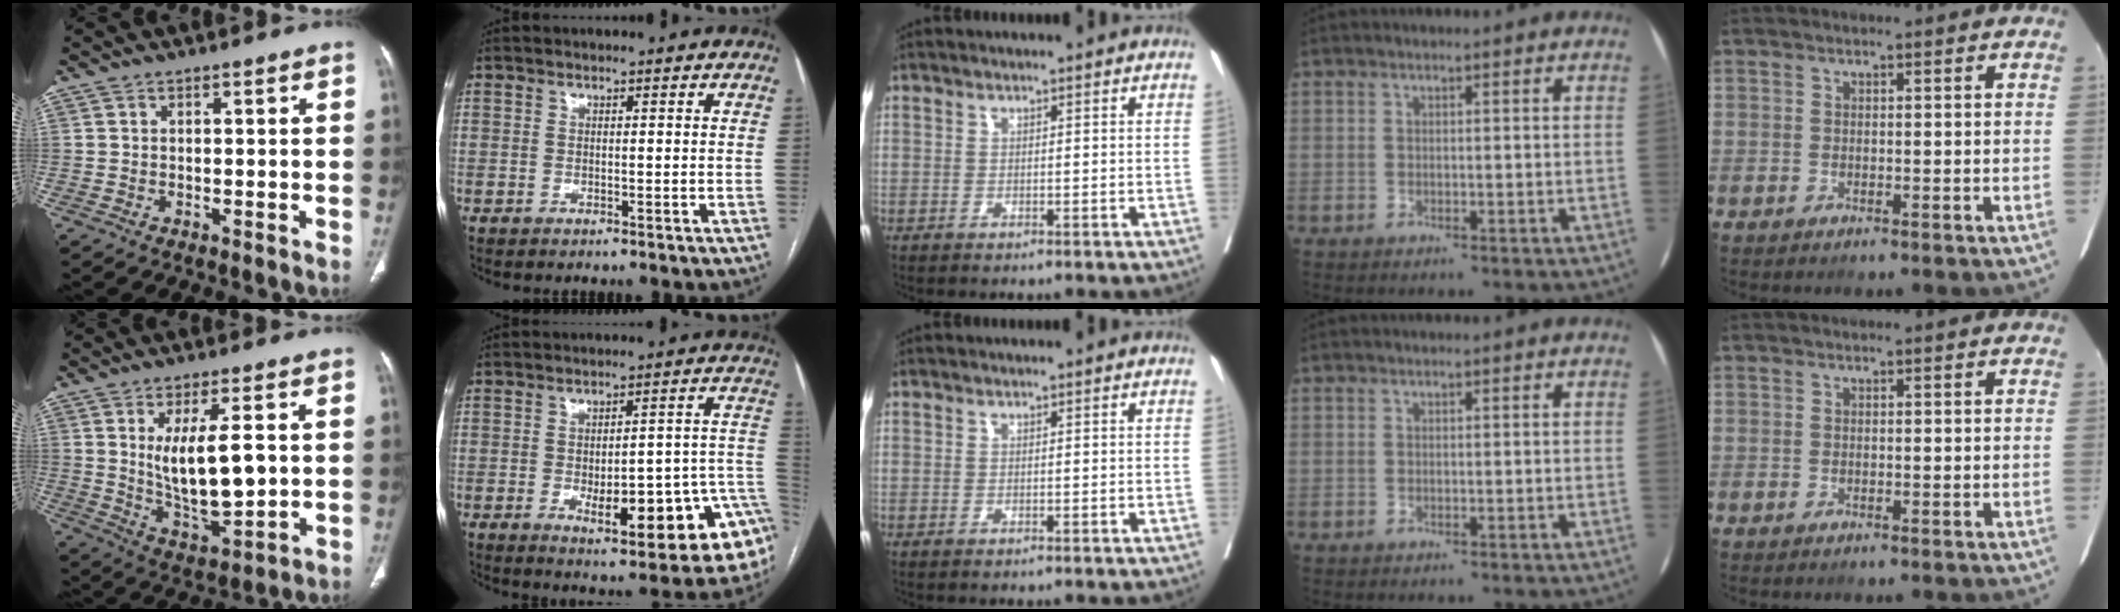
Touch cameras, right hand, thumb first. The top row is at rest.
{"thumb": {"total": 12.7, "force": [1.6, 4.7, 11.7], "torque": [-0.193, -0.027, 0.043]}, "index": {"total": 16.7, "force": [-6.0, 4.2, 15.0], "torque": [-0.110, 0.033, -0.060]}}